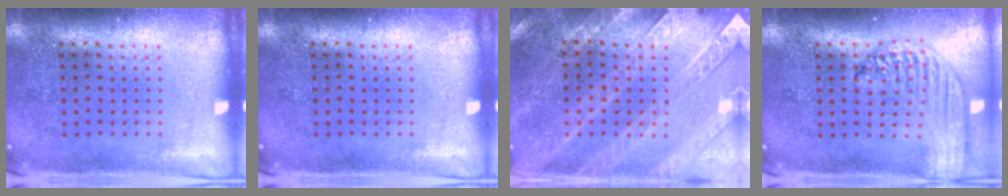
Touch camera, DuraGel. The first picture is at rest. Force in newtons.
{"total": 0.0}
{"total": 3.0, "press": 2.7, "slide": 1.1}
{"total": 2.4, "press": 2.1, "slide": 1.3}